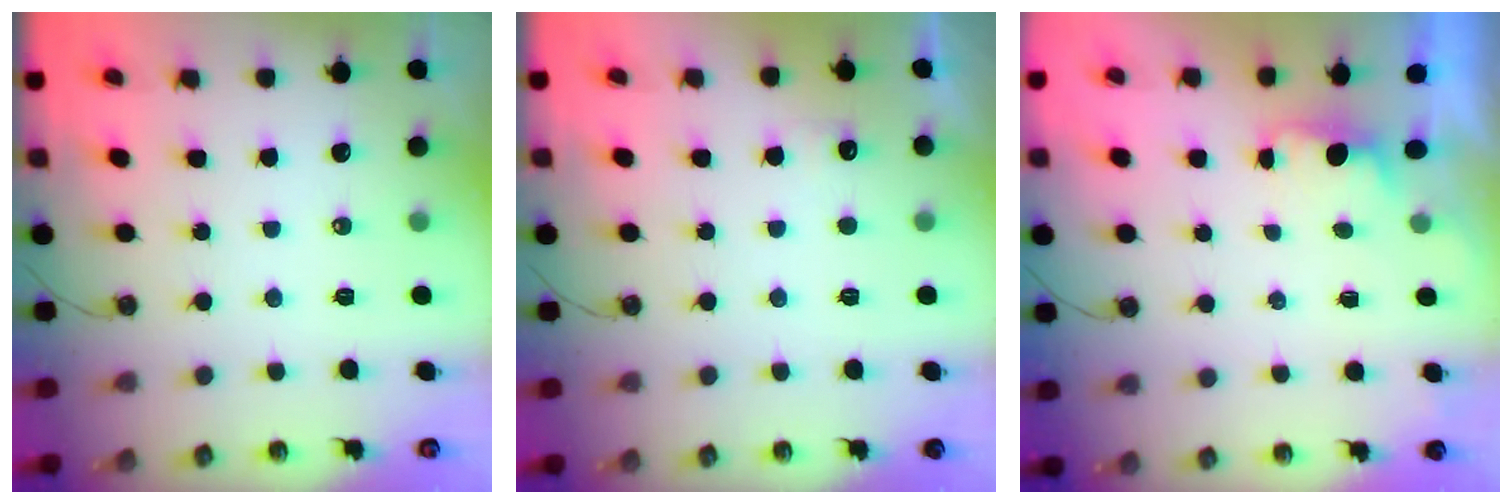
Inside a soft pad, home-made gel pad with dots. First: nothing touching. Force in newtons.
{"total": 3.0, "press": 2.8, "slide": 1.0}
{"total": 0.6, "press": 0.1, "slide": 0.6}